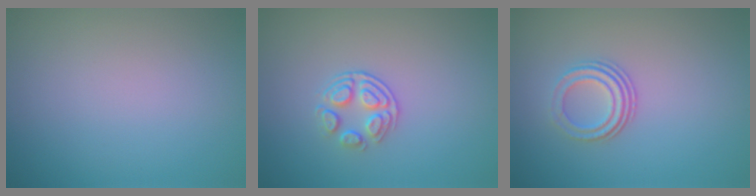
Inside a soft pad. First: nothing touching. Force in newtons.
{"total": 2.4, "press": 1.8, "slide": 1.6}
{"total": 3.1, "press": 2.1, "slide": 2.4}